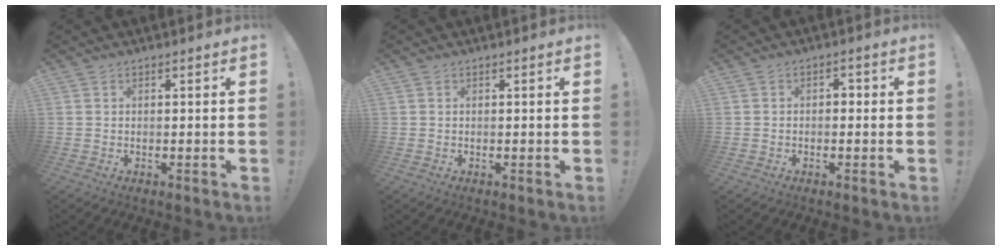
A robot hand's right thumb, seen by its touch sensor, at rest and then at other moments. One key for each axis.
{"total": 0.0}
{"total": 2.1, "fx": -1.3, "fy": 1.2, "fz": 1.1, "tx": -0.017, "ty": 0.008, "tz": -0.026}